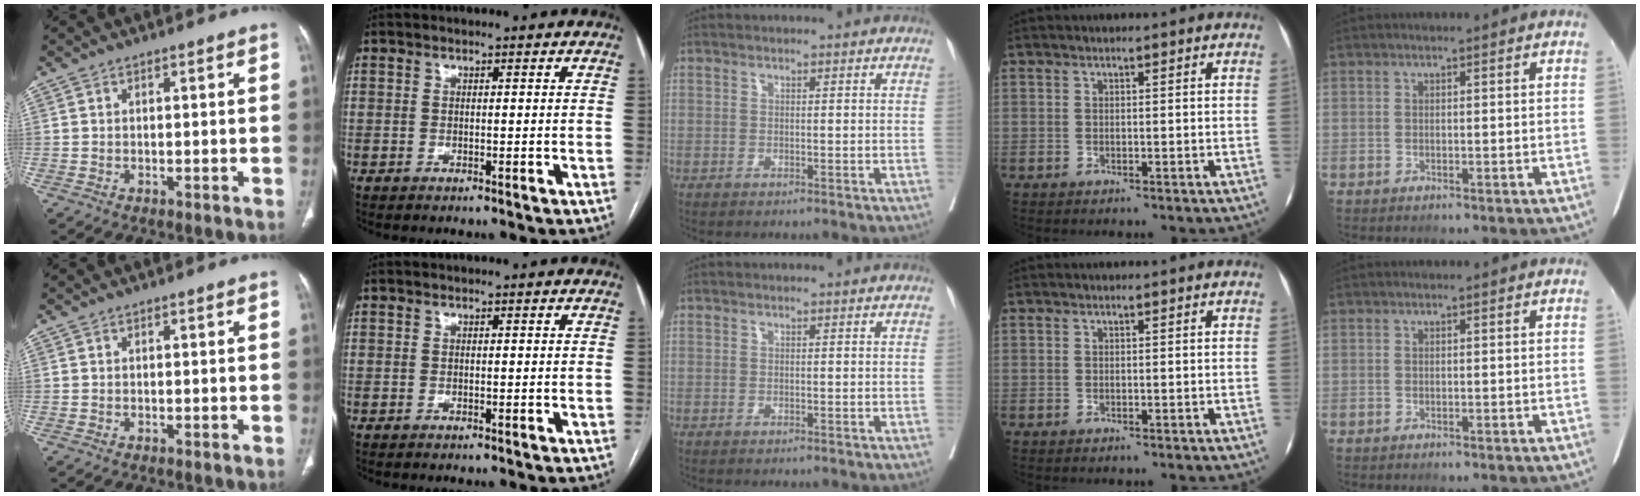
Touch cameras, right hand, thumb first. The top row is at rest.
{}